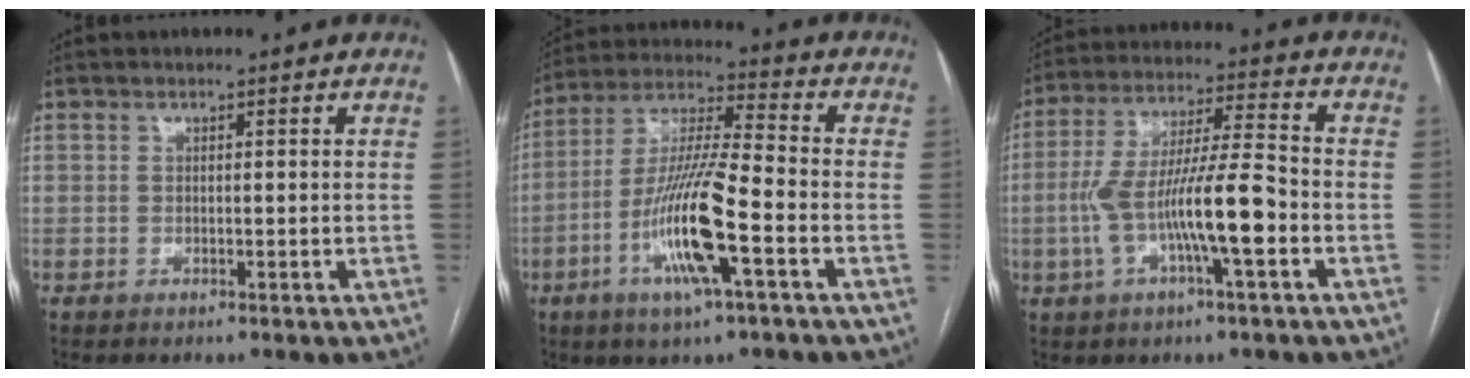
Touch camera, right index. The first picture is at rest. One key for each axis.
{"total": 14.4, "fx": -5.0, "fy": 1.1, "fz": 13.5, "tx": -0.270, "ty": -0.007, "tz": -0.095}
{"total": 13.0, "fx": -3.6, "fy": 1.3, "fz": 12.5, "tx": -0.240, "ty": 0.013, "tz": -0.066}